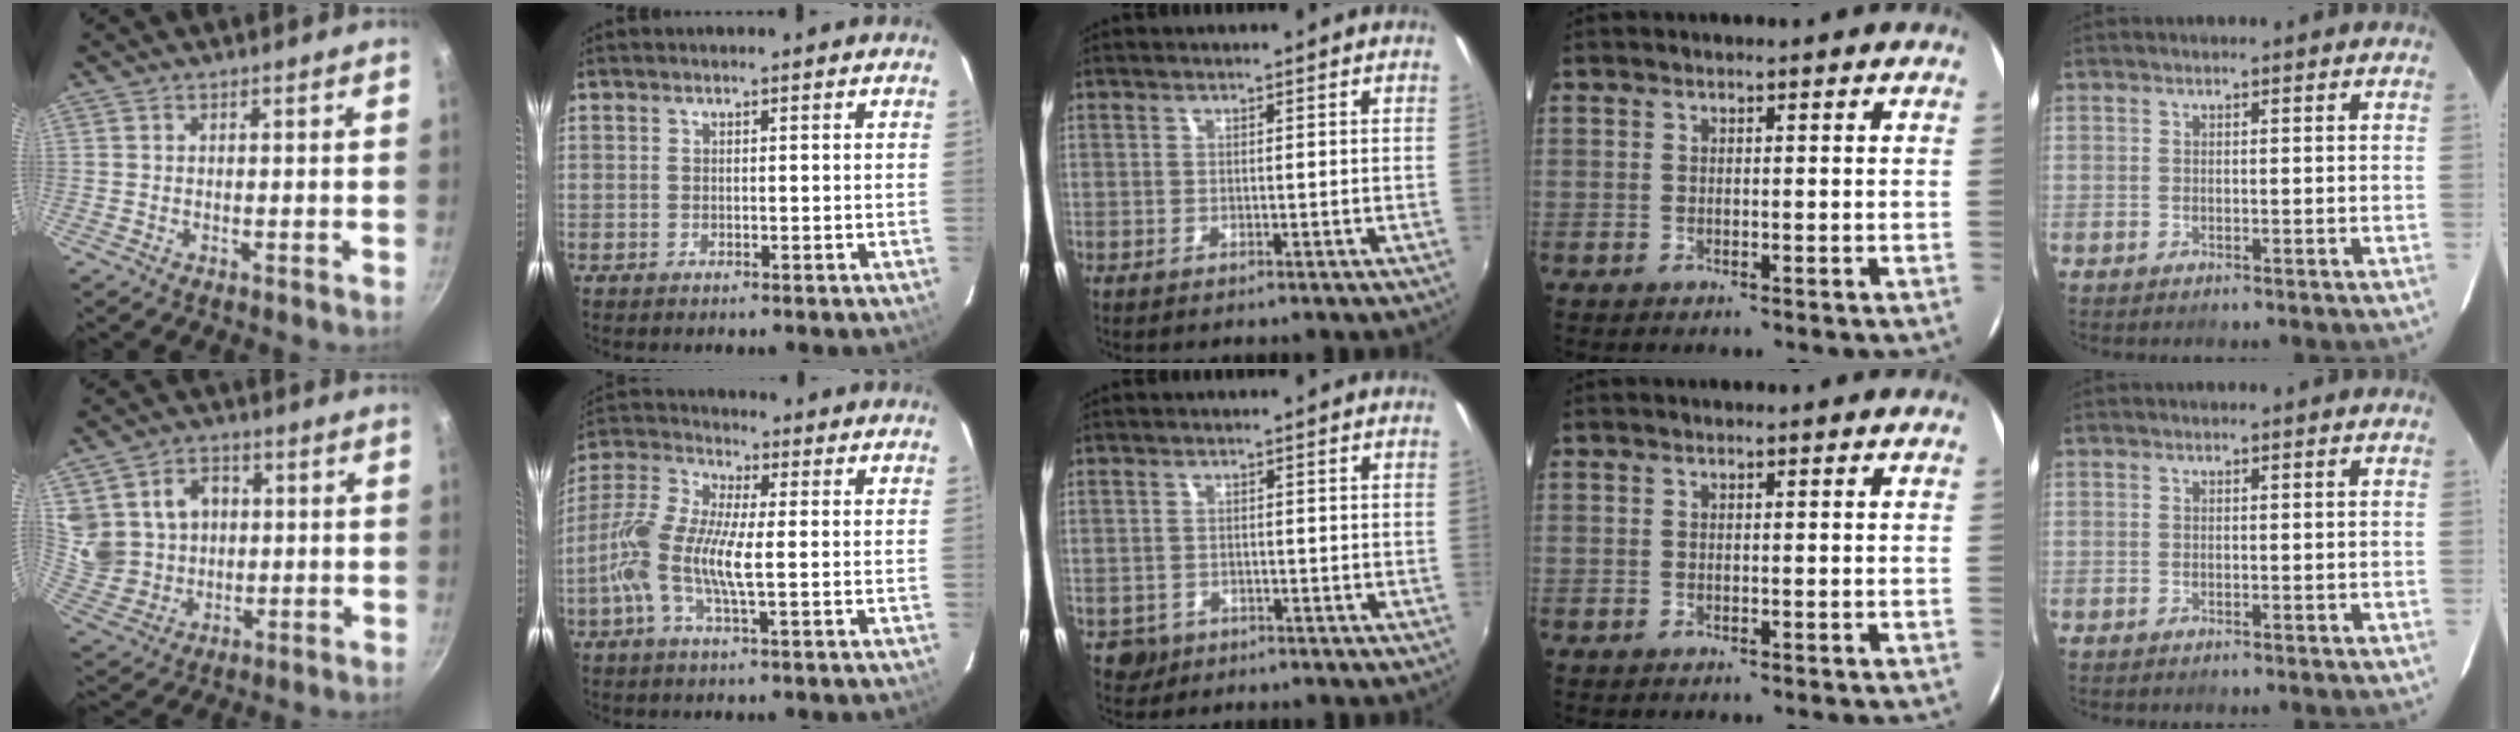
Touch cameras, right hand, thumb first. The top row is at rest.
{"thumb": {"total": 13.4, "force": [2.9, 11.5, 6.3], "torque": [-0.101, -0.006, 0.070]}, "index": {"total": 11.1, "force": [-1.8, 2.4, 10.6], "torque": [-0.232, 0.006, -0.047]}, "middle": {"total": 3.1, "force": [-1.4, 2.6, 0.7], "torque": [-0.021, -0.002, -0.019]}}